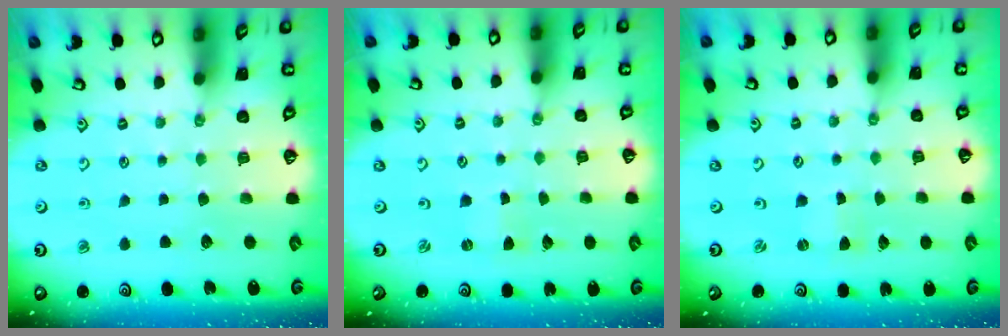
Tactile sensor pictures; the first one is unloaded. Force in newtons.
{"total": 0.0}
{"total": 0.0}